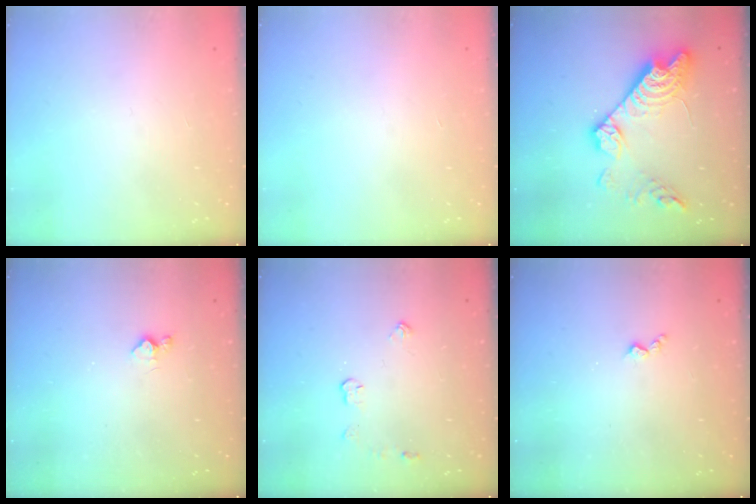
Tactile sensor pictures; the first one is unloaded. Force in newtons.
{"total": 0.0}
{"total": 18.0, "press": 17.9, "slide": 1.5}
{"total": 3.6, "press": 3.6, "slide": 0.5}
{"total": 3.7, "press": 3.7, "slide": 0.6}
{"total": 3.0, "press": 2.9, "slide": 0.6}